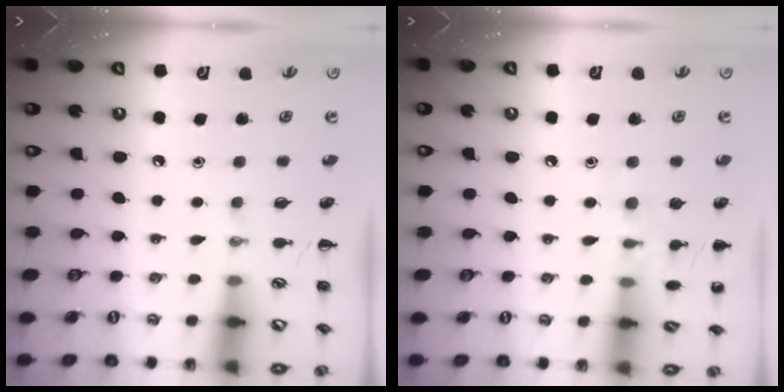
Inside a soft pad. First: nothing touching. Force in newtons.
{"total": 6.8, "press": 6.5, "slide": 2.1}